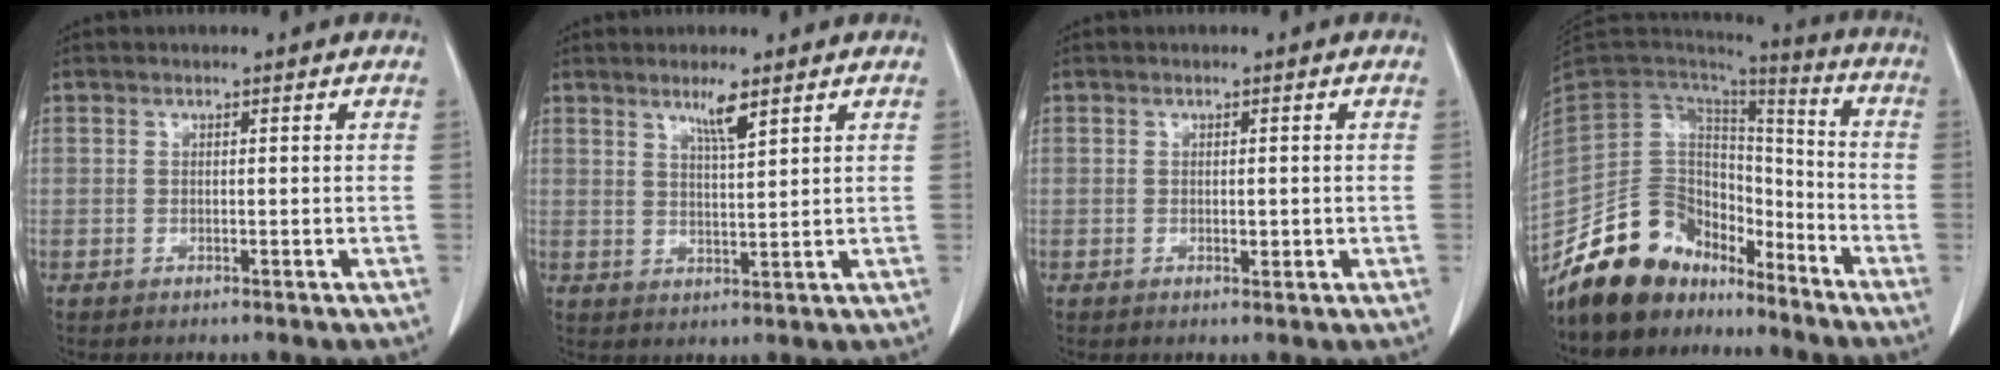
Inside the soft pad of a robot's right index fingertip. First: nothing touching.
{"total": 3.8, "force": [2.6, -0.1, 2.7], "torque": [-0.054, -0.007, 0.049]}
{"total": 1.3, "force": [-0.1, 0.5, 1.1], "torque": [-0.017, -0.002, 0.000]}
{"total": 15.3, "force": [-12.2, 8.3, 4.1], "torque": [-0.068, 0.067, -0.215]}